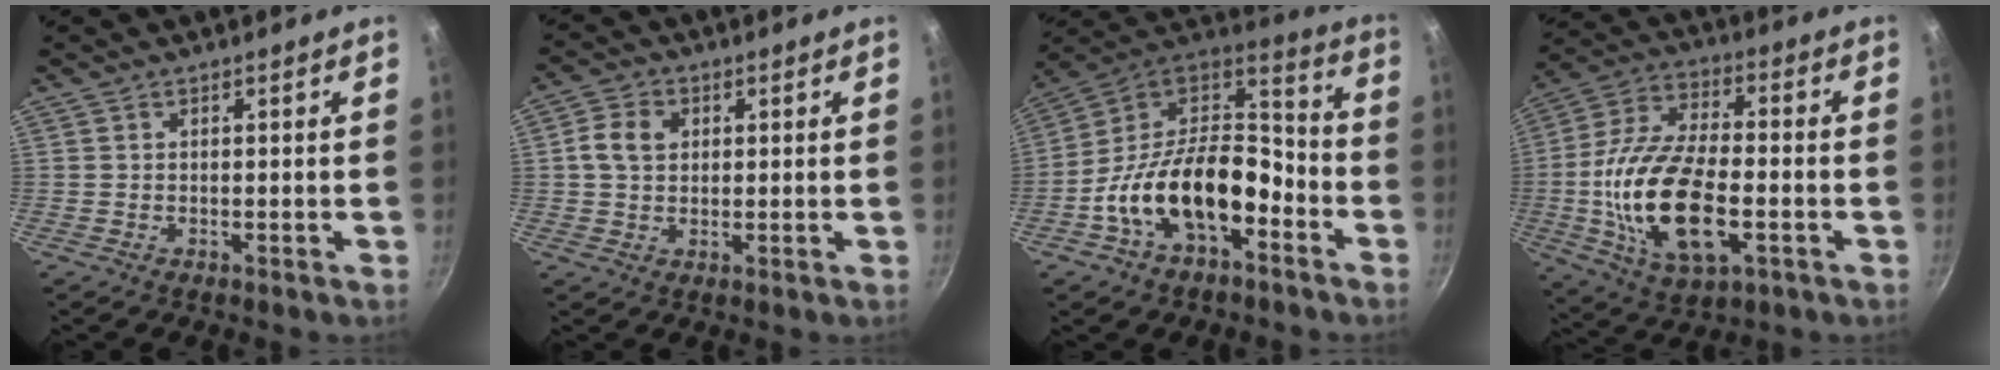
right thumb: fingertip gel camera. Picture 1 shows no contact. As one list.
[{"total": 5.6, "force": [1.1, 4.3, 3.4], "torque": [-0.050, 0.007, 0.013]}, {"total": 20.9, "force": [-7.7, 11.9, 15.3], "torque": [-0.237, 0.075, -0.147]}, {"total": 21.0, "force": [-4.1, 10.3, 17.8], "torque": [-0.338, 0.017, -0.078]}]